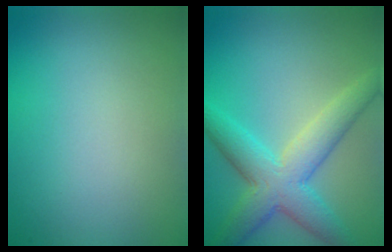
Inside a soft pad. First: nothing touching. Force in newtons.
{"total": 5.9, "press": 5.9, "slide": 0.1}